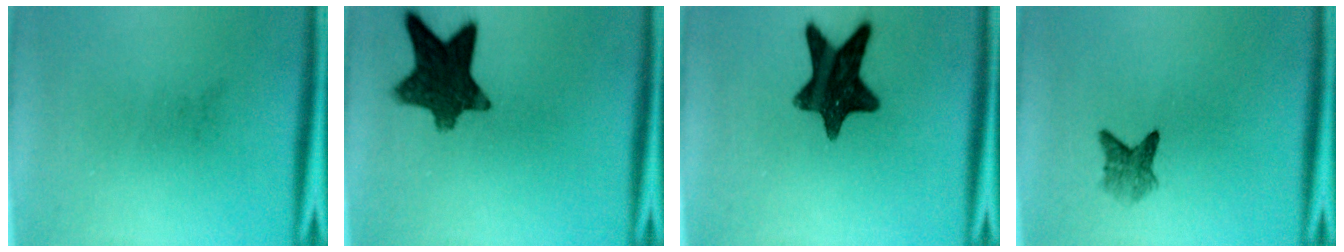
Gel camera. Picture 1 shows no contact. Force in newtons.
{"total": 11.5}
{"total": 12.8}
{"total": 2.7}